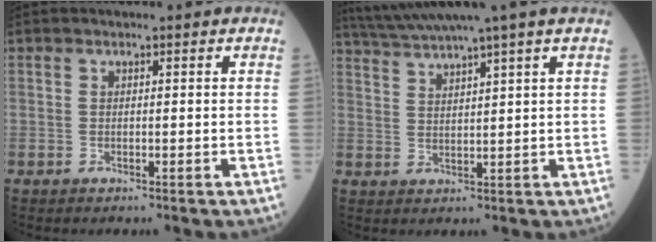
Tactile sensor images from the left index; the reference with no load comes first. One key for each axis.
{"total": 8.5, "fx": 7.1, "fy": -2.3, "fz": 4.0, "tx": -0.071, "ty": 0.013, "tz": 0.122}